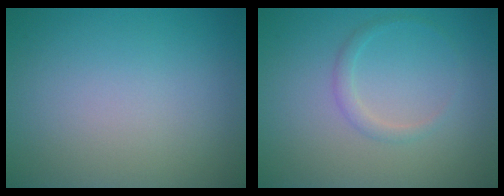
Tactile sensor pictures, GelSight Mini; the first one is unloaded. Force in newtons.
{"total": 1.2, "press": 1.2, "slide": 0.2}